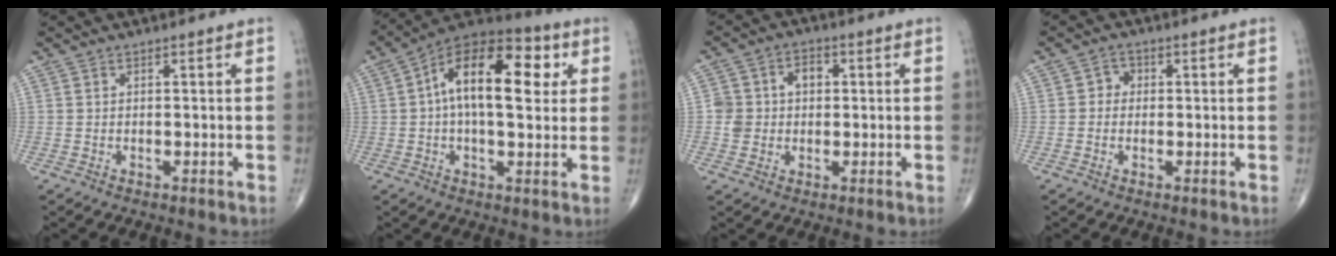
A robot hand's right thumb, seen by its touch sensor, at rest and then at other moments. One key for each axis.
{"total": 18.5, "fx": 3.7, "fy": 9.2, "fz": 15.6, "tx": -0.221, "ty": 0.024, "tz": 0.044}
{"total": 6.4, "fx": 0.6, "fy": 5.5, "fz": 3.3, "tx": -0.036, "ty": 0.018, "tz": 0.009}
{"total": 2.3, "fx": 0.0, "fy": 2.1, "fz": 1.0, "tx": 0.003, "ty": 0.008, "tz": -0.008}